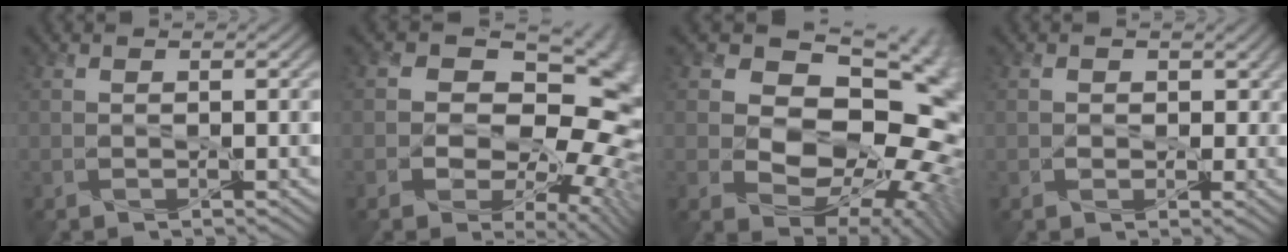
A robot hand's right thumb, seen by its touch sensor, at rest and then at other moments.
{"total": 17.0, "force": [1.3, 11.9, 12.1], "torque": [-0.171, -0.012, 0.038]}
{"total": 18.3, "force": [2.2, 13.7, 11.9], "torque": [-0.184, 0.006, 0.073]}
{"total": 3.9, "force": [0.2, 3.3, 2.0], "torque": [-0.041, 0.000, 0.005]}